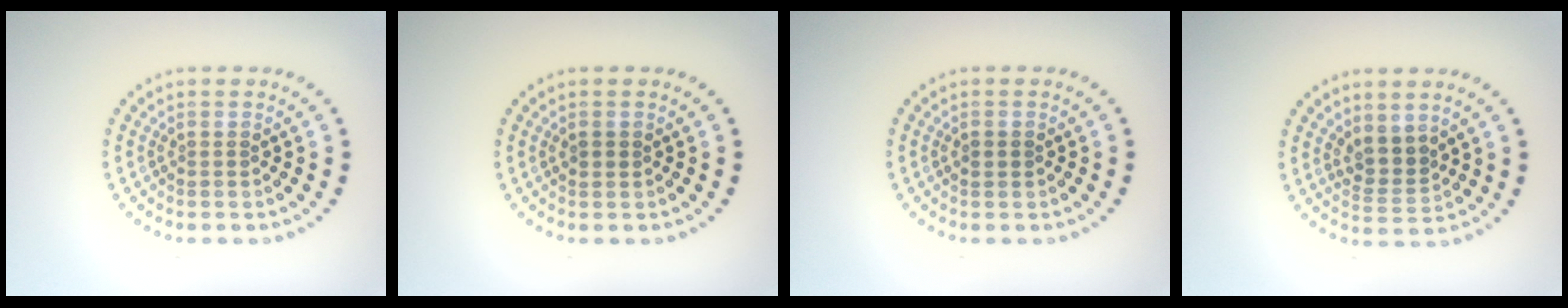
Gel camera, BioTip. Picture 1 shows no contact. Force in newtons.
{"total": 0.9, "press": 0.8, "slide": 0.3}
{"total": 1.1, "press": 1.1, "slide": 0.1}
{"total": 2.6, "press": 2.1, "slide": 1.5}